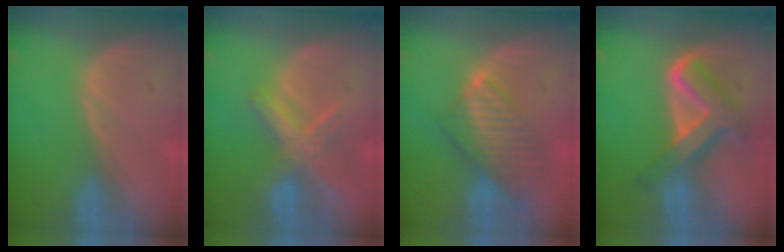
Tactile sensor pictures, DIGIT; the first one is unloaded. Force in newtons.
{"total": 7.3, "press": 6.2, "slide": 4.0}
{"total": 8.3, "press": 7.1, "slide": 4.3}
{"total": 8.3, "press": 8.3, "slide": 0.6}